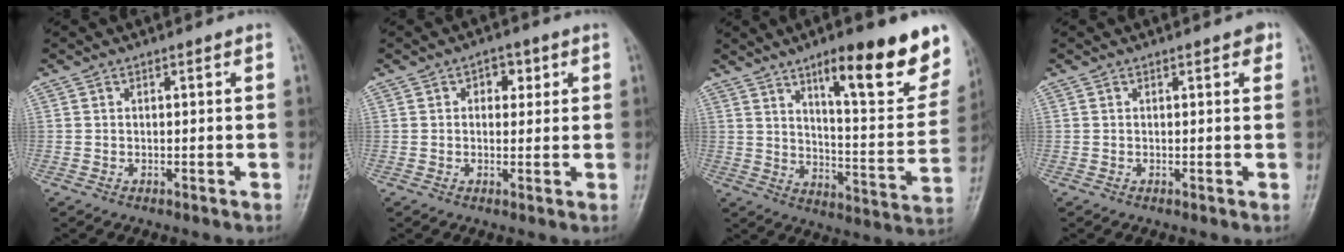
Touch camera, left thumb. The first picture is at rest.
{"total": 3.7, "force": [1.3, 2.5, 2.3], "torque": [-0.008, 0.000, 0.013]}
{"total": 21.1, "force": [12.9, 5.2, 15.9], "torque": [-0.179, -0.065, 0.192]}
{"total": 1.5, "force": [0.8, 0.7, 1.0], "torque": [-0.004, 0.000, 0.006]}